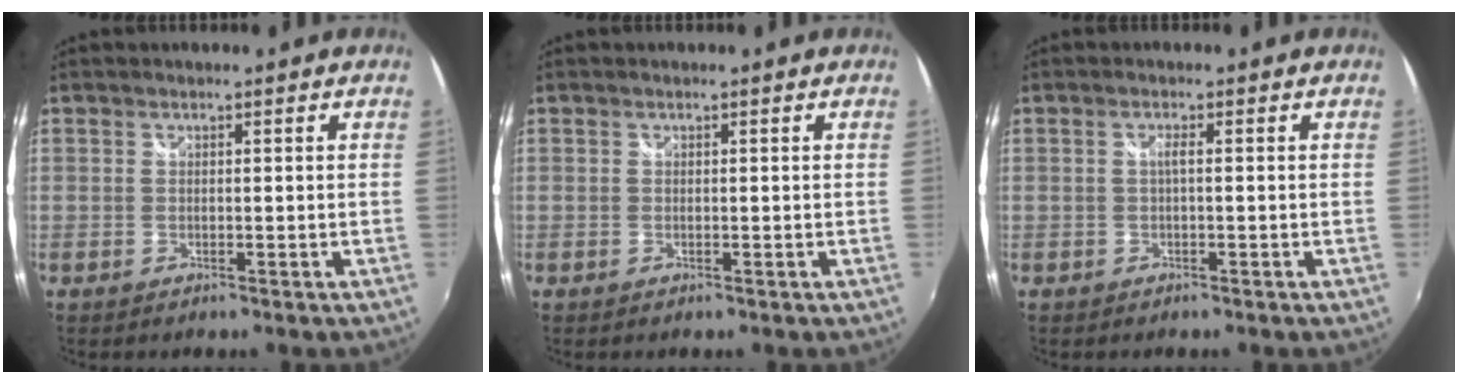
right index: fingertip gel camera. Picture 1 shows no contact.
{"total": 0.0}
{"total": 1.1, "force": [-0.2, -0.1, 1.1], "torque": [-0.019, 0.003, -0.006]}